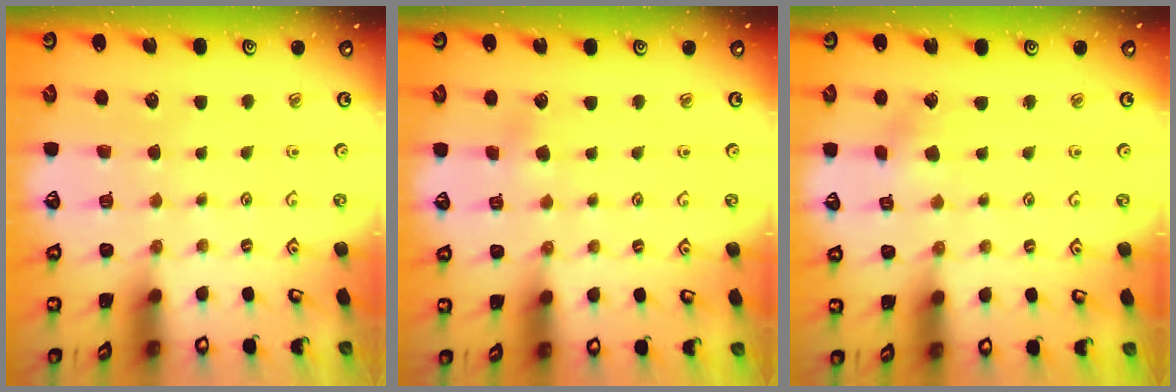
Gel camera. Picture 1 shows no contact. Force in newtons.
{"total": 2.1, "press": 2.0, "slide": 0.6}
{"total": 2.8, "press": 2.8, "slide": 0.1}